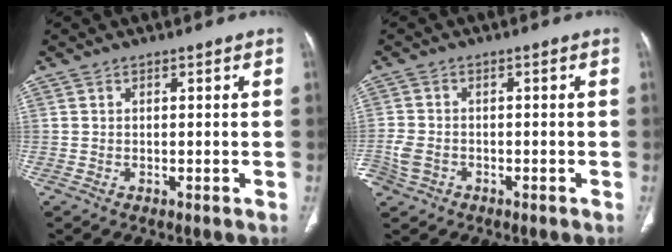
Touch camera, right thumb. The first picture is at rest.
{"total": 5.2, "force": [-2.3, 4.0, 2.5], "torque": [-0.059, 0.014, -0.038]}